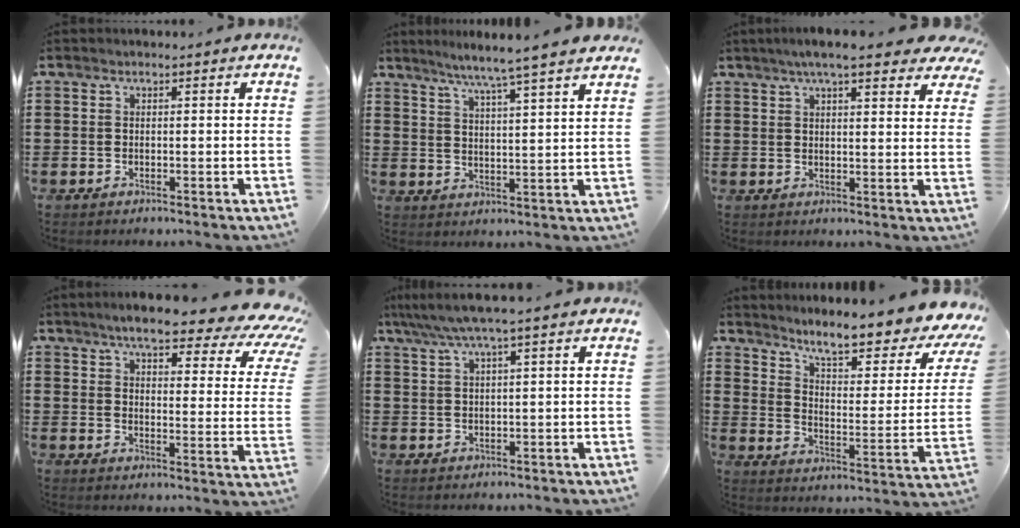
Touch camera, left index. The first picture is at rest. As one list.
[{"total": 5.7, "force": [4.9, -1.5, 2.4], "torque": [-0.064, -0.029, 0.080]}, {"total": 6.9, "force": [5.7, 0.8, 3.8], "torque": [-0.082, -0.009, 0.100]}, {"total": 8.2, "force": [6.5, 1.2, 4.9], "torque": [-0.097, -0.039, 0.105]}, {"total": 3.9, "force": [2.3, -0.3, 3.1], "torque": [-0.065, 0.000, 0.039]}, {"total": 9.2, "force": [7.5, 0.7, 5.3], "torque": [-0.107, -0.060, 0.118]}]